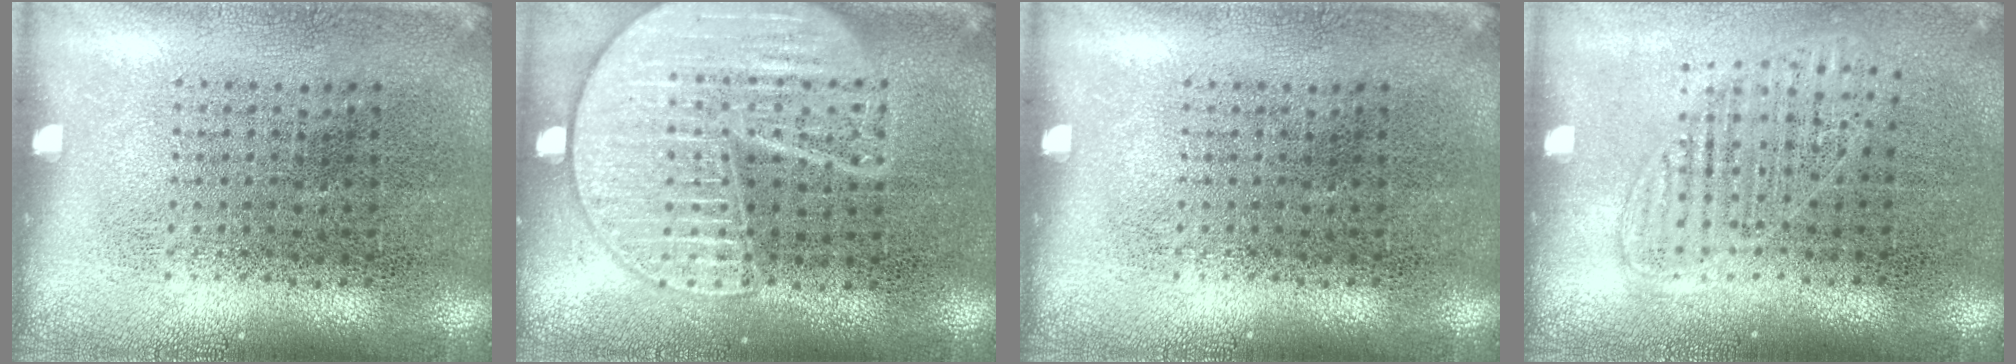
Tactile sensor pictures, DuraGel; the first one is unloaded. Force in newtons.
{"total": 2.7, "press": 2.7, "slide": 0.2}
{"total": 0.0}
{"total": 1.3, "press": 1.1, "slide": 0.6}